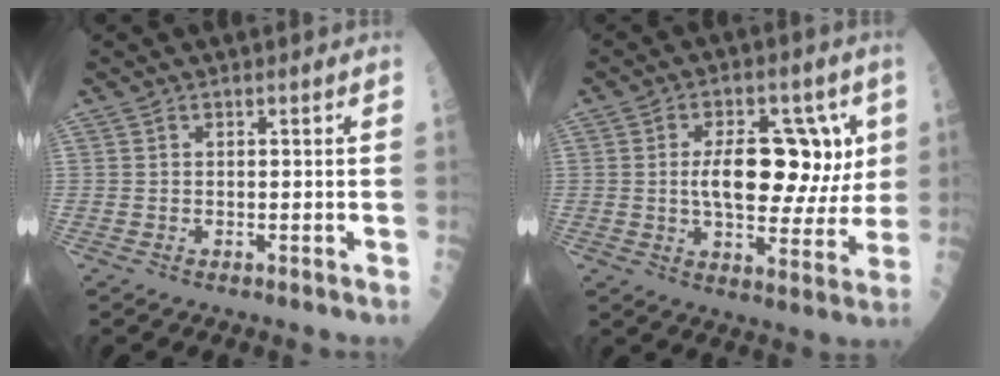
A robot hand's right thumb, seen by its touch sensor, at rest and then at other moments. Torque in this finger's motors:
{"motor_torque": [1.09, 1.13, 0.54, 0.02, 0.08]}